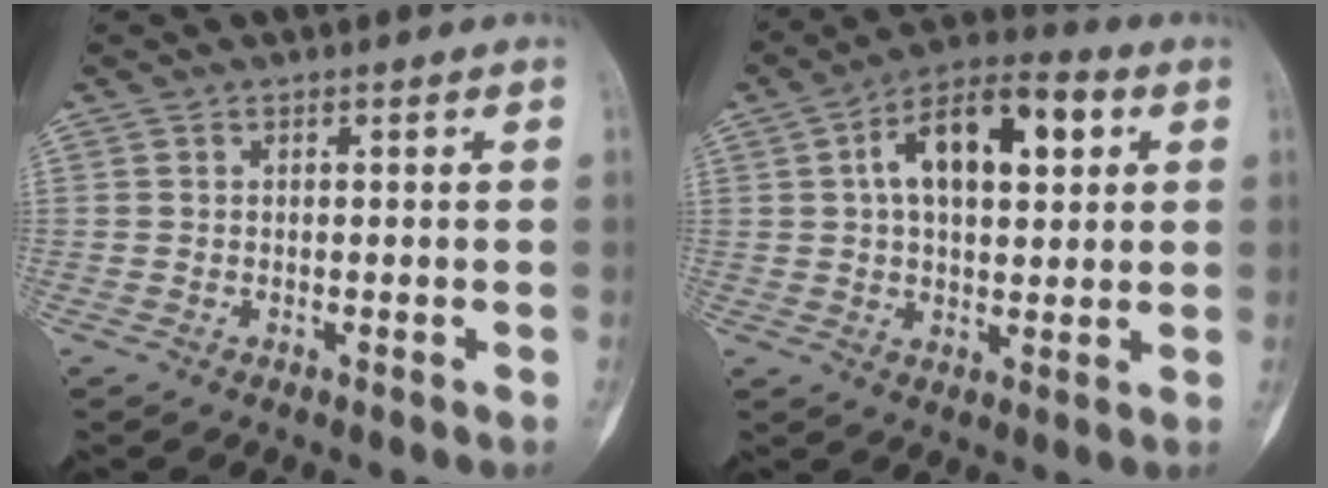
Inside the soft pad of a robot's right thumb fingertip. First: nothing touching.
{"total": 15.7, "force": [4.2, 8.1, 12.8], "torque": [-0.187, 0.021, 0.061]}